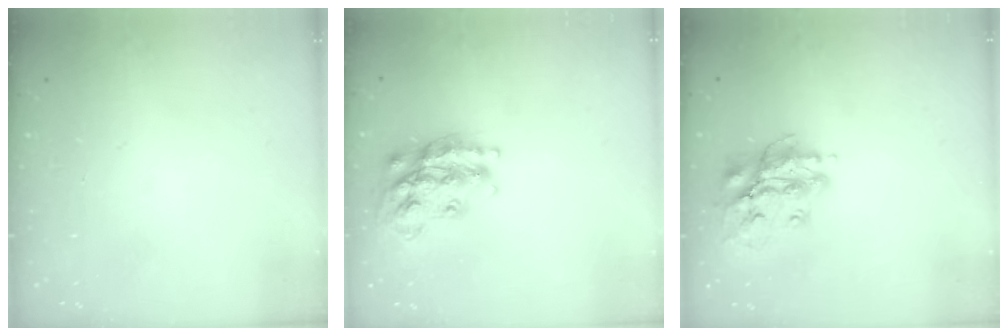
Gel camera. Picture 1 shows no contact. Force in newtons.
{"total": 18.0, "press": 17.9, "slide": 1.1}
{"total": 13.9, "press": 13.7, "slide": 2.0}